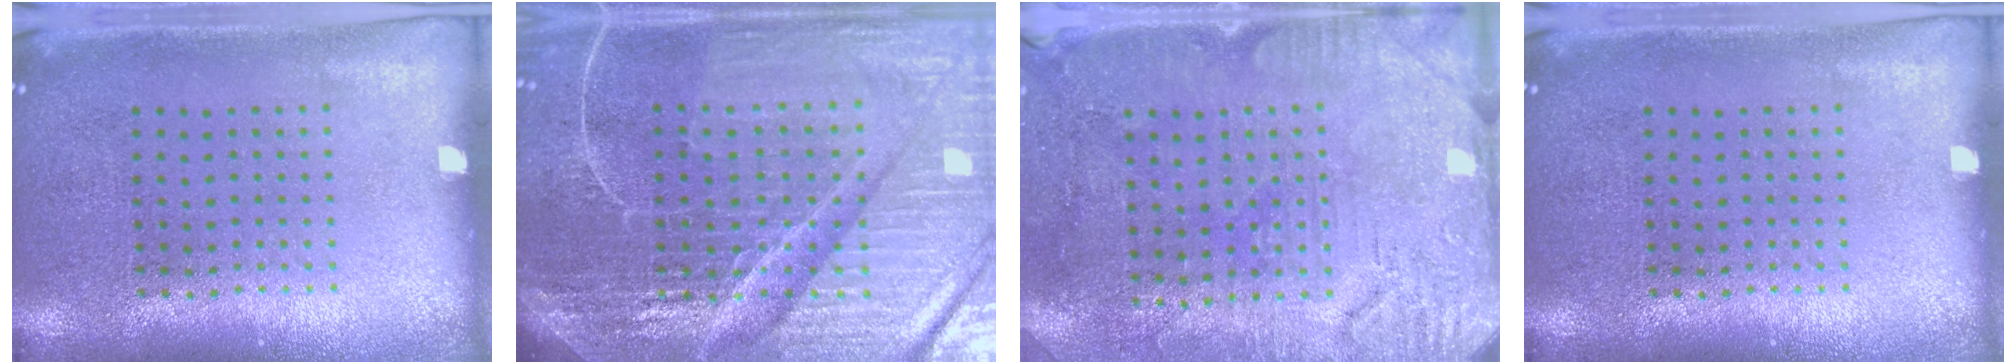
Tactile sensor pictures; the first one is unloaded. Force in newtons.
{"total": 6.8, "press": 6.0, "slide": 3.1}
{"total": 2.9, "press": 2.7, "slide": 1.1}
{"total": 0.0}